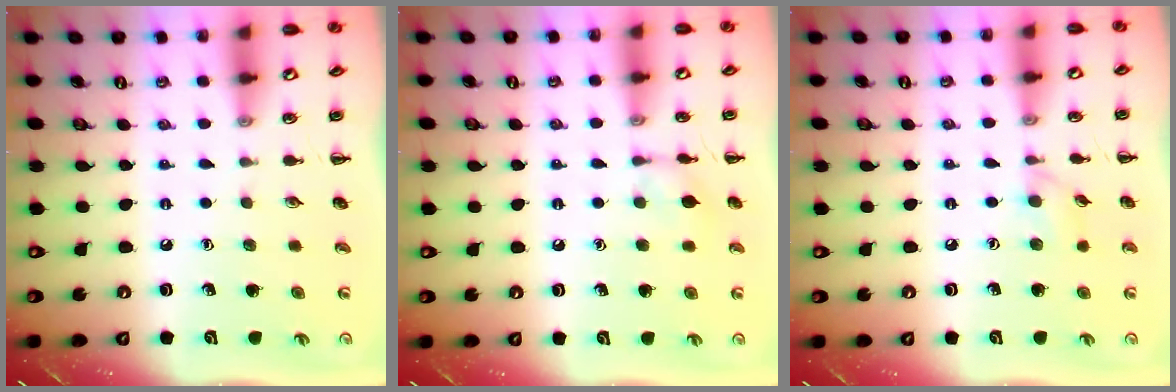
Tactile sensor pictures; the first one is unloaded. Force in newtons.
{"total": 5.9, "press": 5.8, "slide": 1.2}
{"total": 6.9, "press": 6.5, "slide": 2.3}